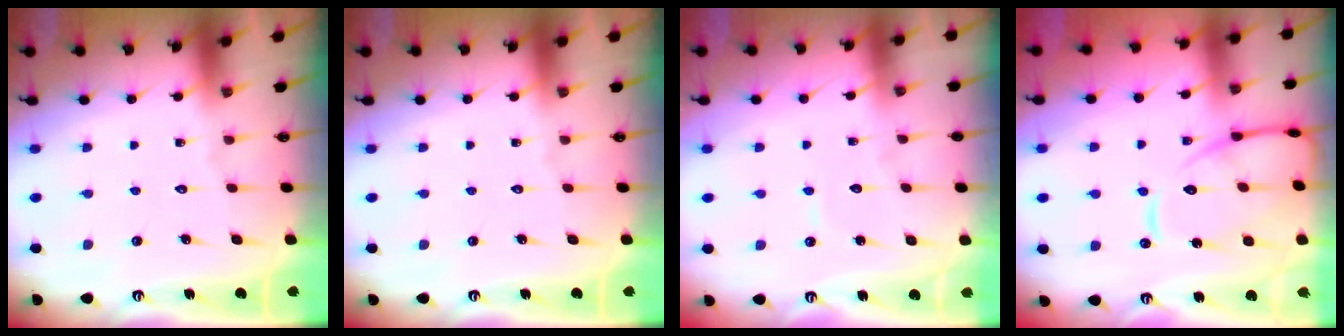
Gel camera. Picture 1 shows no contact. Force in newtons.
{"total": 0.0}
{"total": 4.3, "press": 4.3, "slide": 0.5}
{"total": 13.6, "press": 13.5, "slide": 0.8}